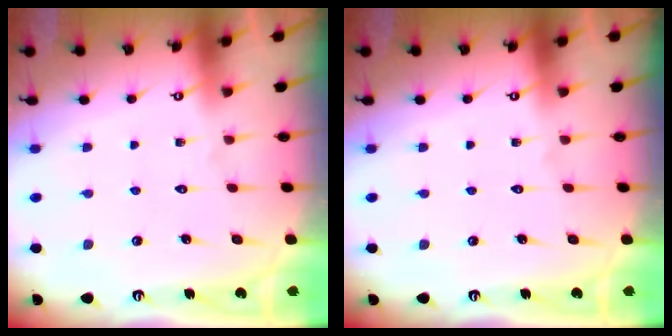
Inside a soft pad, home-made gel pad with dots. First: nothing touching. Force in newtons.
{"total": 0.0}